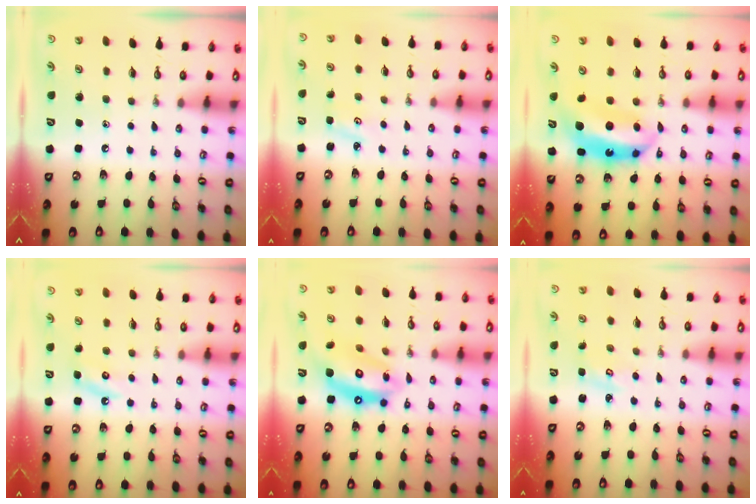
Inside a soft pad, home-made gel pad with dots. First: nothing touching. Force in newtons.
{"total": 2.6, "press": 2.6, "slide": 0.4}
{"total": 8.7, "press": 8.6, "slide": 0.9}
{"total": 4.1, "press": 4.0, "slide": 0.6}
{"total": 14.1, "press": 14.0, "slide": 1.6}
{"total": 2.7, "press": 2.7, "slide": 0.3}